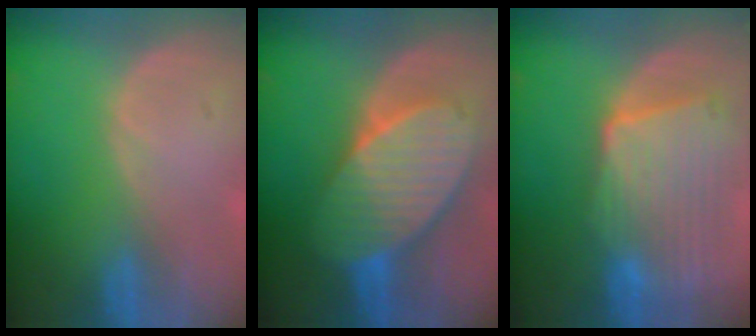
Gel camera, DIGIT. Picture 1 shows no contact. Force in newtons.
{"total": 9.8, "press": 9.8, "slide": 0.4}
{"total": 10.1, "press": 9.0, "slide": 4.5}